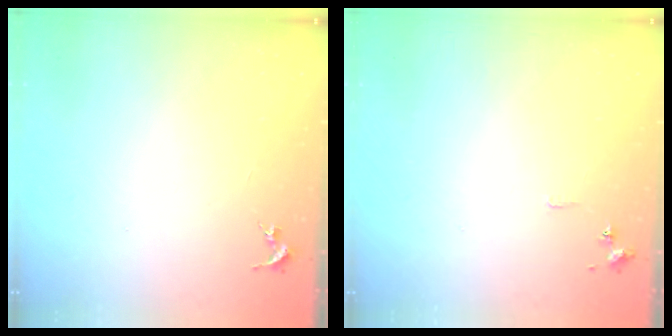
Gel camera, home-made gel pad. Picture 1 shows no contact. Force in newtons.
{"total": 4.5, "press": 4.4, "slide": 0.6}